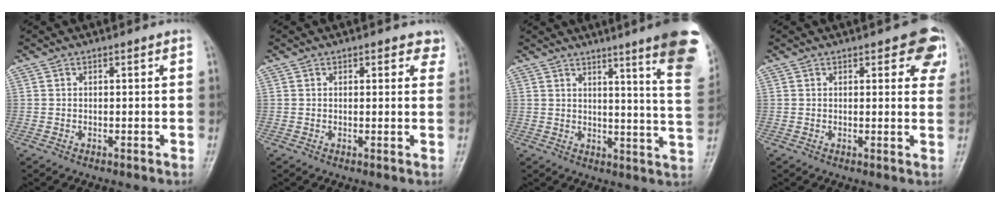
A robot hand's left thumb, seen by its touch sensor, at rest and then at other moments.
{"total": 3.2, "force": [2.0, 1.8, 1.6], "torque": [0.010, -0.006, 0.019]}
{"total": 17.7, "force": [11.2, 1.2, 13.7], "torque": [-0.147, -0.065, 0.124]}
{"total": 7.1, "force": [3.8, 3.1, 5.1], "torque": [-0.020, -0.011, 0.036]}